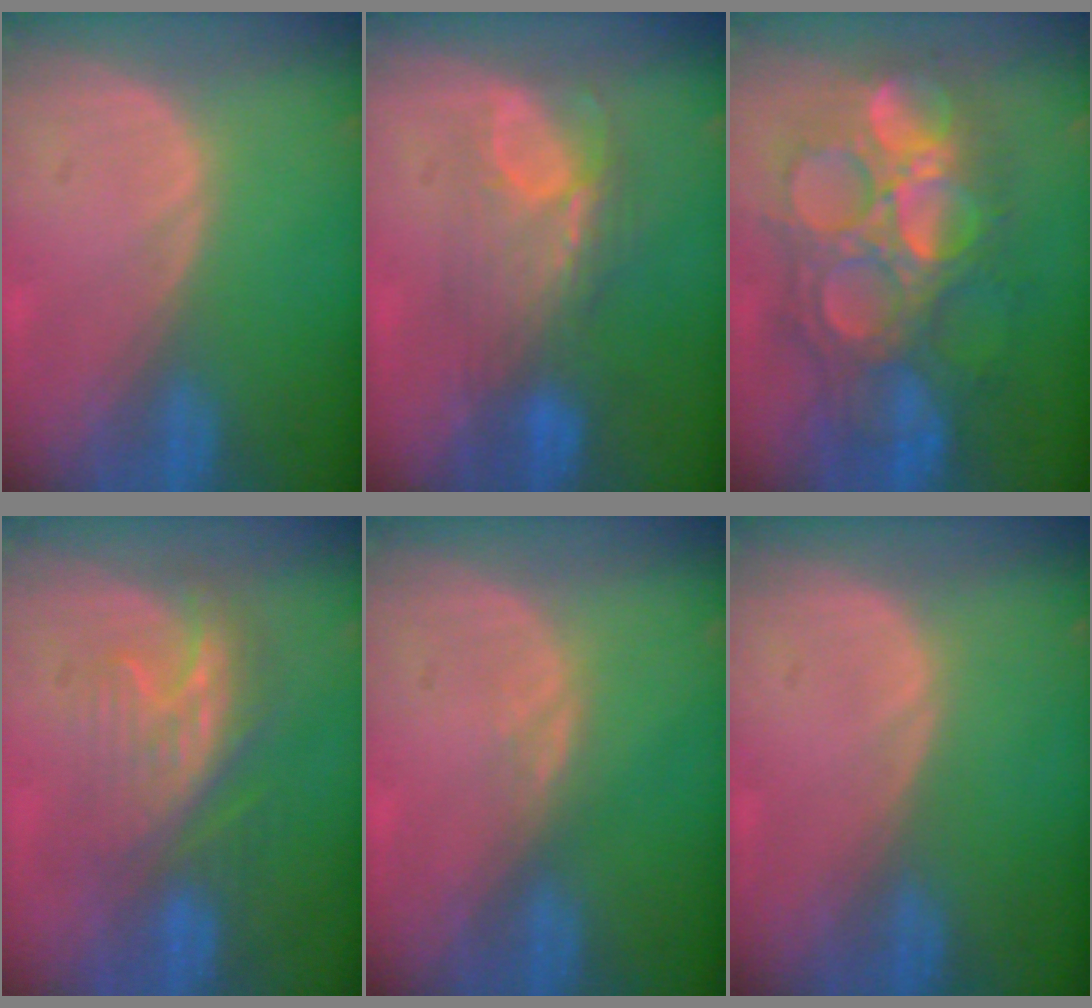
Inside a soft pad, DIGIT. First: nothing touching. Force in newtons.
{"total": 7.5, "press": 7.0, "slide": 2.7}
{"total": 13.6, "press": 13.5, "slide": 1.4}
{"total": 8.2, "press": 7.3, "slide": 3.6}
{"total": 0.9, "press": 0.9, "slide": 0.4}
{"total": 0.0}